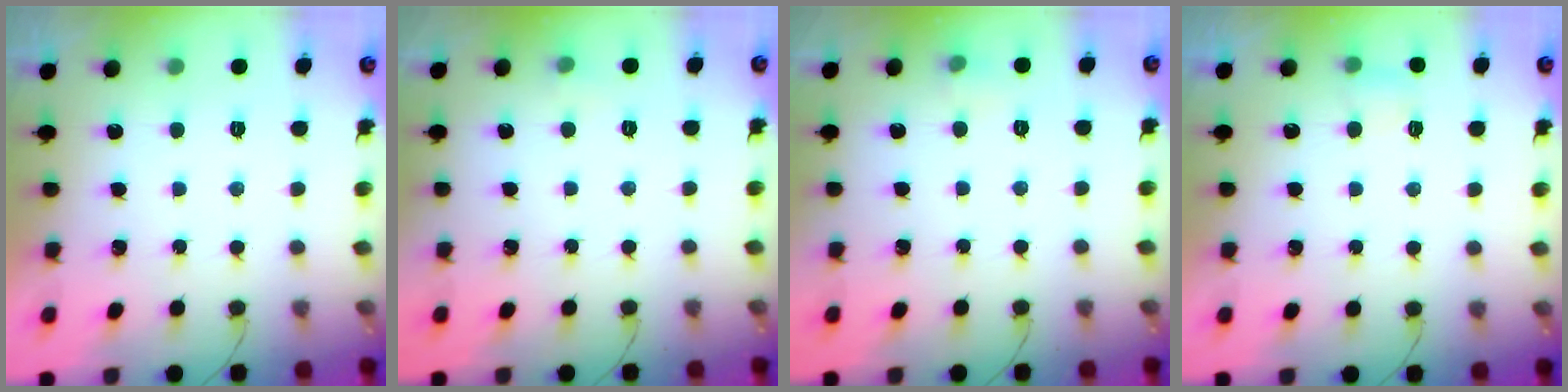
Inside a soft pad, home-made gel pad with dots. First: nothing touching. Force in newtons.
{"total": 3.1, "press": 2.9, "slide": 1.1}
{"total": 4.3, "press": 4.0, "slide": 1.4}
{"total": 6.8, "press": 2.7, "slide": 6.3}